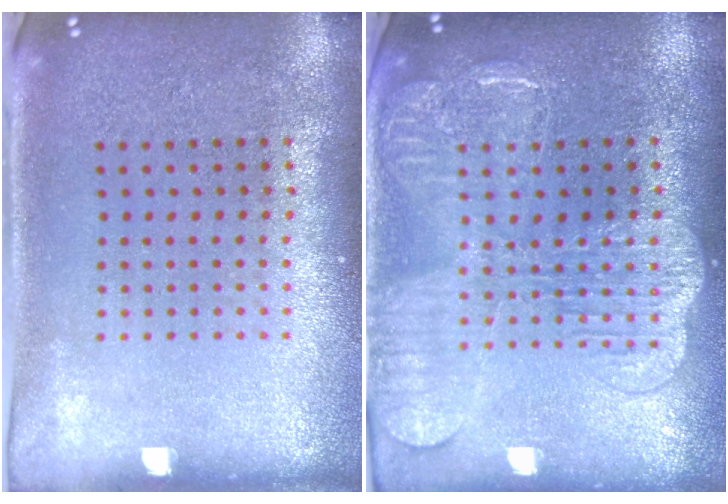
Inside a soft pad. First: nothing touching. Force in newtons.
{"total": 2.6, "press": 2.6, "slide": 0.3}